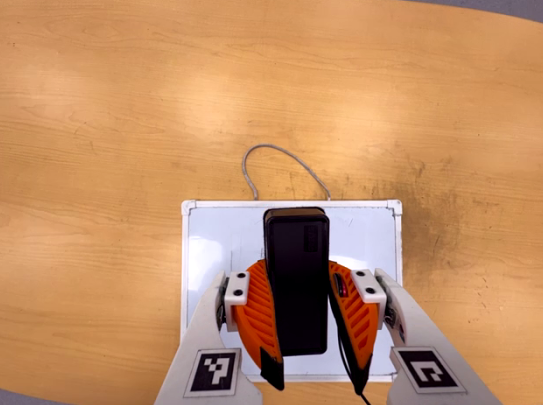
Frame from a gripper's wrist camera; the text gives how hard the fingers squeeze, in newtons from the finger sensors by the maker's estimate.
{"total": 6.9, "left": 5.9, "right": 7.8}